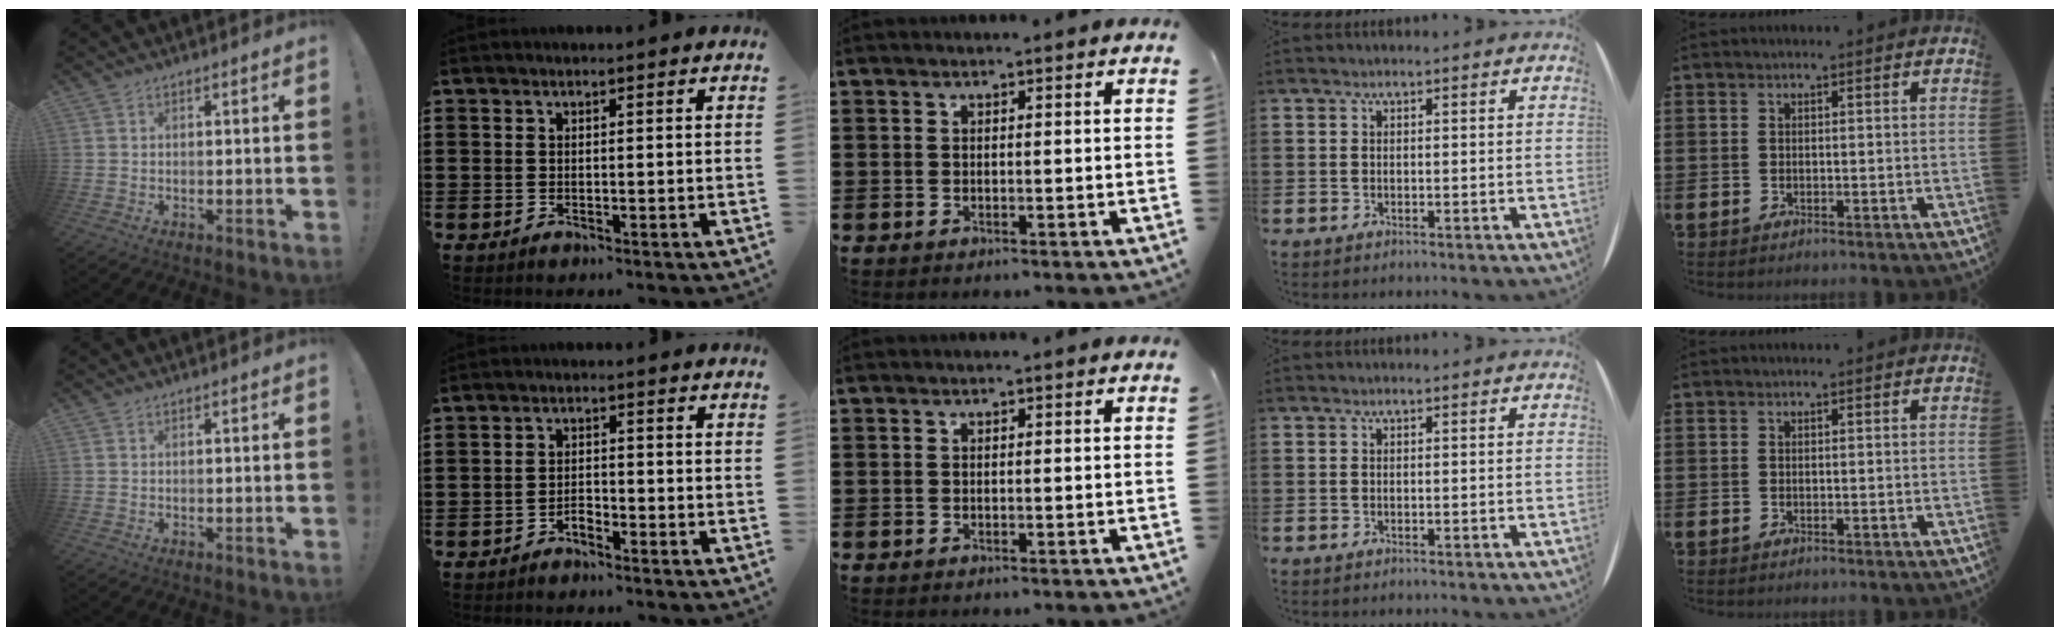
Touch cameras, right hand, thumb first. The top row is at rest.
{"index": {"total": 1.8, "force": [-1.6, 0.6, 0.5], "torque": [-0.016, 0.001, -0.034]}}